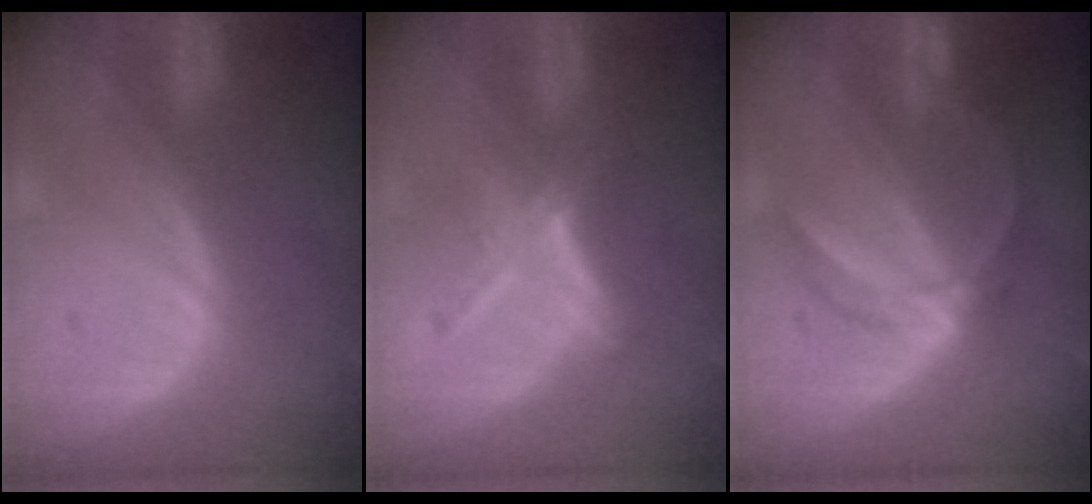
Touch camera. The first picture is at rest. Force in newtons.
{"total": 5.8, "press": 5.2, "slide": 2.5}
{"total": 6.4, "press": 5.5, "slide": 3.2}